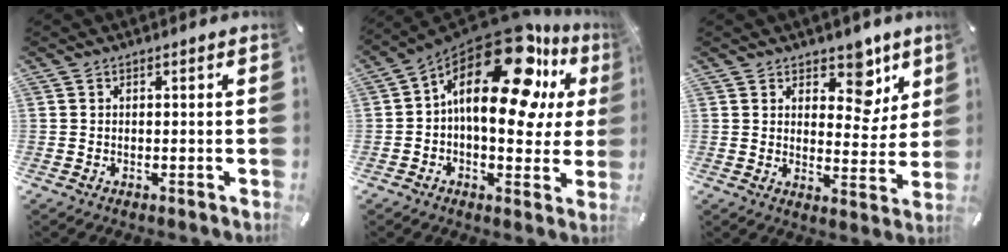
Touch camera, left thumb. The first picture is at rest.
{"total": 23.8, "force": [9.9, 11.2, 18.5], "torque": [-0.293, -0.068, 0.161]}
{"total": 9.6, "force": [6.4, 5.7, 4.4], "torque": [-0.026, -0.057, 0.104]}